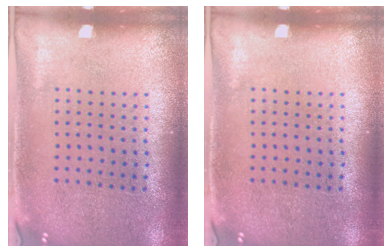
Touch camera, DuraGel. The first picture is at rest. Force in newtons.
{"total": 0.0}